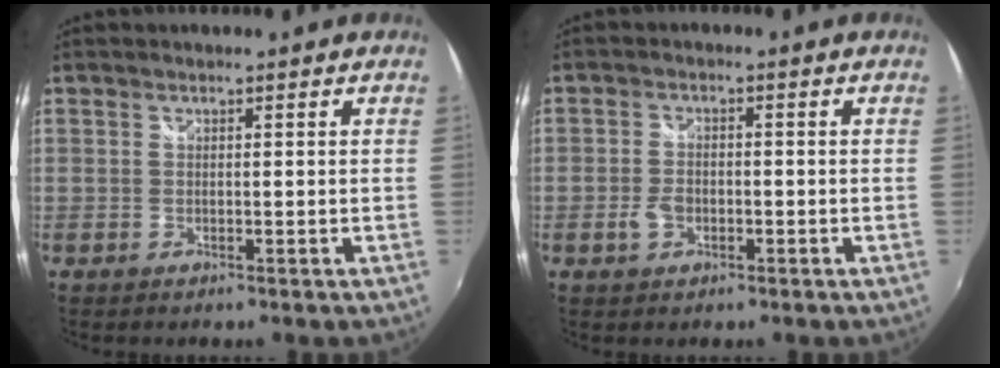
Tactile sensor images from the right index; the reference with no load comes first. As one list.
[{"total": 3.1, "force": [-1.2, 2.0, 2.1], "torque": [-0.050, 0.006, -0.019]}]